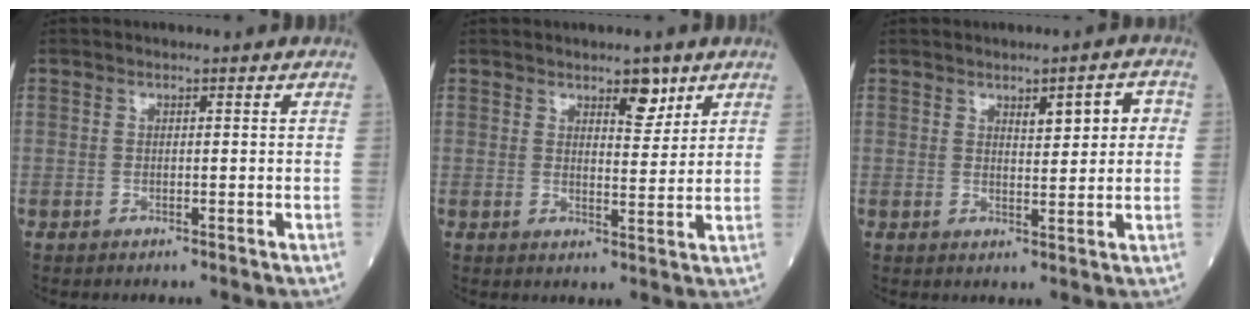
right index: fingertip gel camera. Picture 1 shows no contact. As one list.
[{"total": 4.0, "force": [2.7, 1.4, 2.6], "torque": [-0.034, -0.004, 0.040]}, {"total": 4.8, "force": [1.6, 1.4, 4.3], "torque": [-0.061, 0.010, 0.026]}]